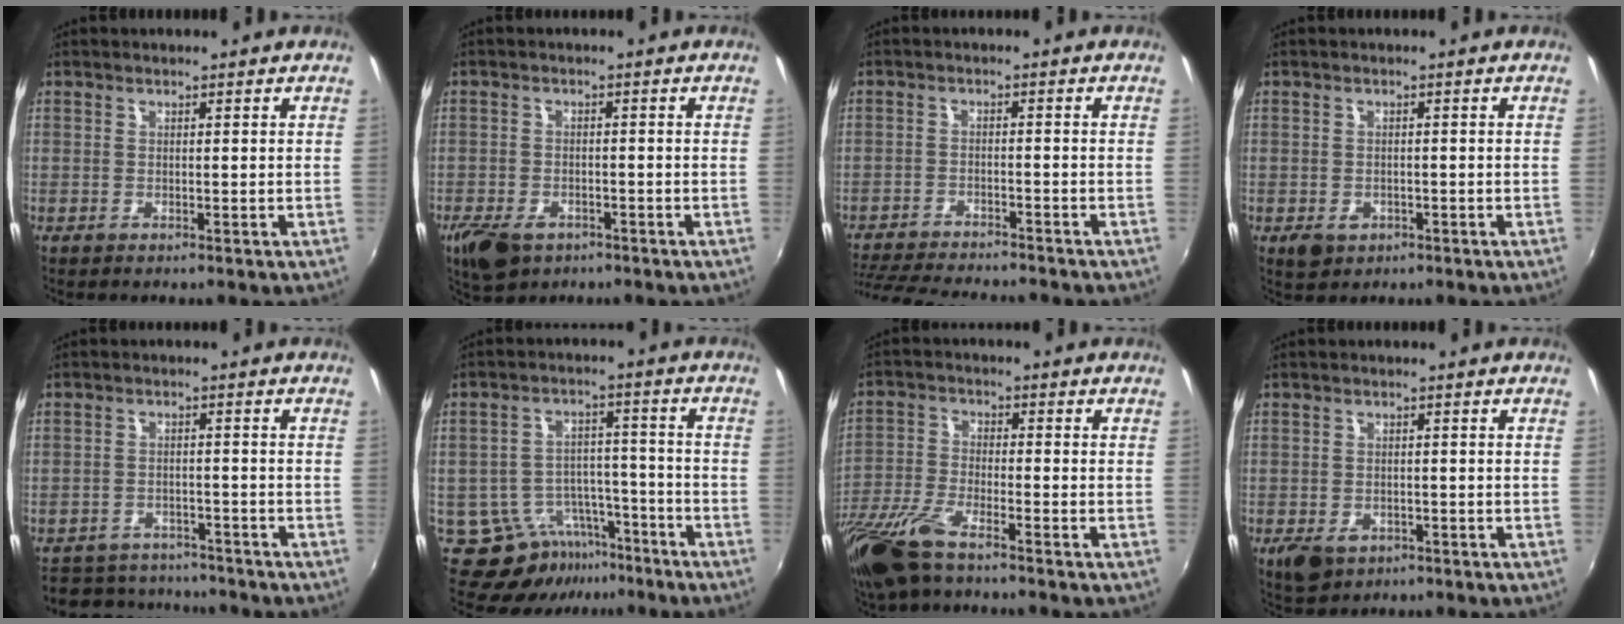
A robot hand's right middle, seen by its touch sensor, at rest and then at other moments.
{"total": 7.7, "force": [-4.7, 4.4, 4.1], "torque": [-0.107, -0.022, -0.083]}
{"total": 13.7, "force": [-12.4, 2.1, 5.5], "torque": [-0.128, -0.022, -0.196]}
{"total": 3.5, "force": [-1.5, 2.7, 1.8], "torque": [-0.035, -0.005, -0.018]}
{"total": 10.7, "force": [-9.7, 3.8, 2.4], "torque": [-0.064, 0.009, -0.140]}
{"total": 9.7, "force": [-6.9, 6.1, 2.8], "torque": [-0.054, 0.019, -0.091]}
{"total": 12.2, "force": [-8.9, 2.9, 7.8], "torque": [-0.177, -0.033, -0.179]}
{"total": 5.5, "force": [-2.8, 3.7, 3.0], "torque": [-0.069, -0.014, -0.044]}